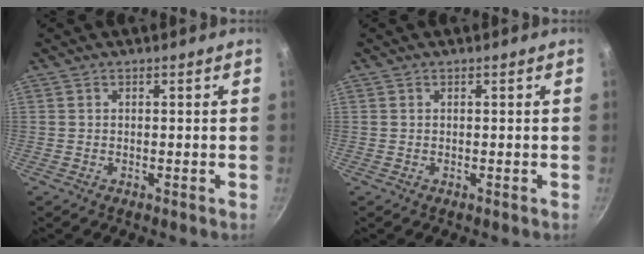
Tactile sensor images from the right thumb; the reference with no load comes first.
{"total": 0.0}